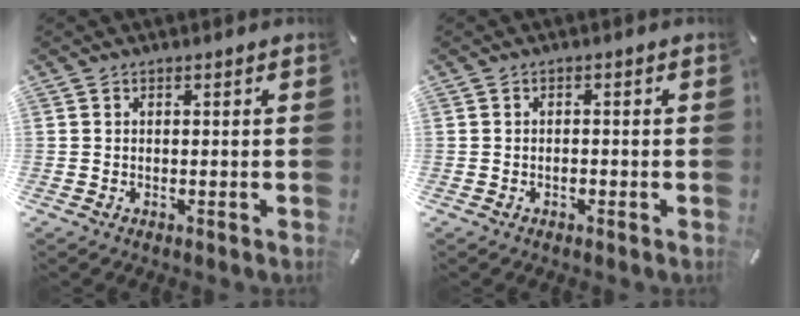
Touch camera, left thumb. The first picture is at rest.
{"total": 1.1, "force": [-0.6, 0.7, 0.7], "torque": [-0.015, 0.002, -0.012]}